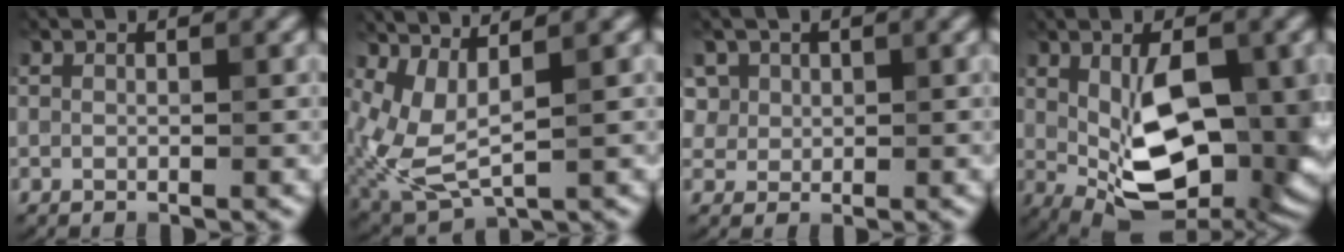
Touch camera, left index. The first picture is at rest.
{"total": 4.8, "force": [0.7, 1.9, 4.4], "torque": [-0.119, -0.006, 0.020]}
{"total": 2.7, "force": [1.4, 2.4, 0.0], "torque": [-0.012, -0.002, 0.029]}
{"total": 9.6, "force": [-0.2, 4.4, 8.5], "torque": [-0.140, -0.025, 0.011]}